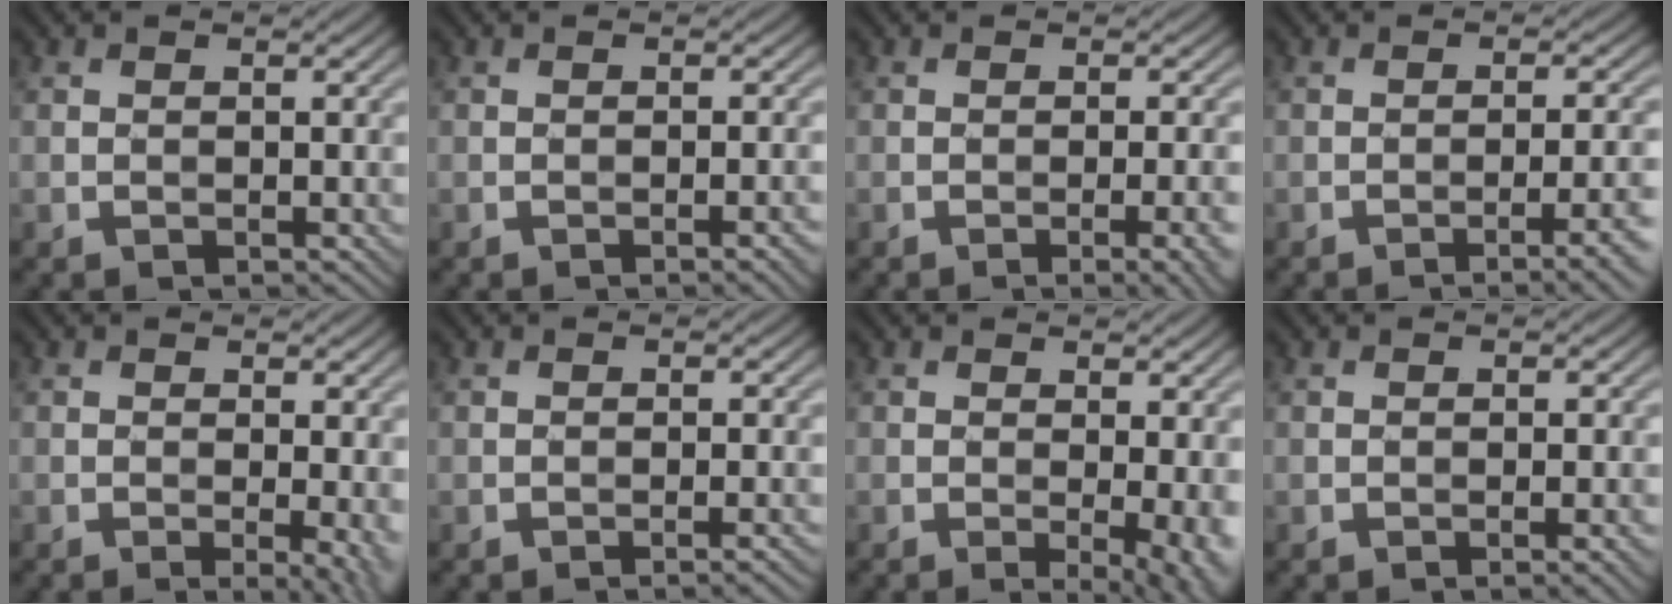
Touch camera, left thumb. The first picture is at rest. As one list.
[{"total": 2.0, "force": [-0.8, 0.3, 1.8], "torque": [-0.021, 0.006, -0.014]}, {"total": 4.3, "force": [-1.5, 1.0, 3.9], "torque": [-0.047, 0.005, -0.020]}, {"total": 5.6, "force": [-2.3, 1.3, 5.0], "torque": [-0.066, 0.006, -0.032]}, {"total": 3.7, "force": [-0.7, 0.9, 3.6], "torque": [-0.051, -0.006, -0.009]}, {"total": 1.5, "force": [-0.7, 0.2, 1.3], "torque": [-0.012, 0.007, -0.017]}, {"total": 5.5, "force": [-0.6, 1.6, 5.3], "torque": [-0.068, -0.006, -0.005]}, {"total": 1.8, "force": [-0.7, 0.3, 1.6], "torque": [-0.022, 0.003, -0.011]}]